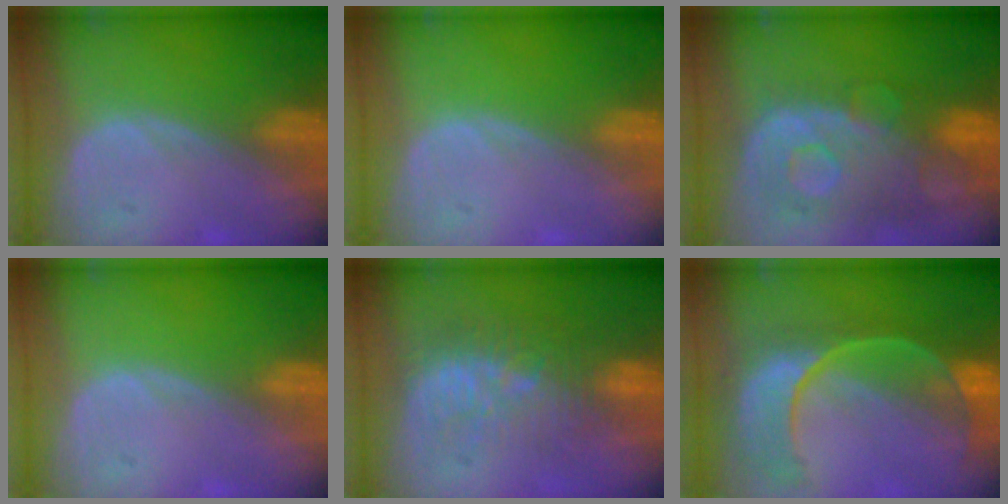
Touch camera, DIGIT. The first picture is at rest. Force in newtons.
{"total": 0.0}
{"total": 11.4, "press": 9.8, "slide": 5.8}
{"total": 0.0}
{"total": 9.1, "press": 8.7, "slide": 2.6}
{"total": 11.2, "press": 9.3, "slide": 6.2}